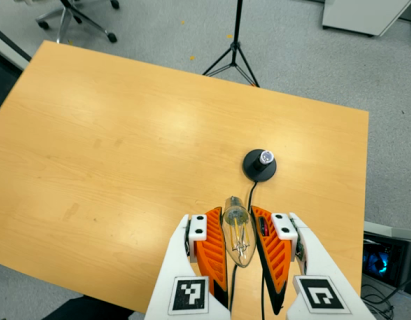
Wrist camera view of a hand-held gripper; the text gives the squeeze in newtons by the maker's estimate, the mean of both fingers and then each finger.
{"total": 19.9, "left": 21.3, "right": 18.6}